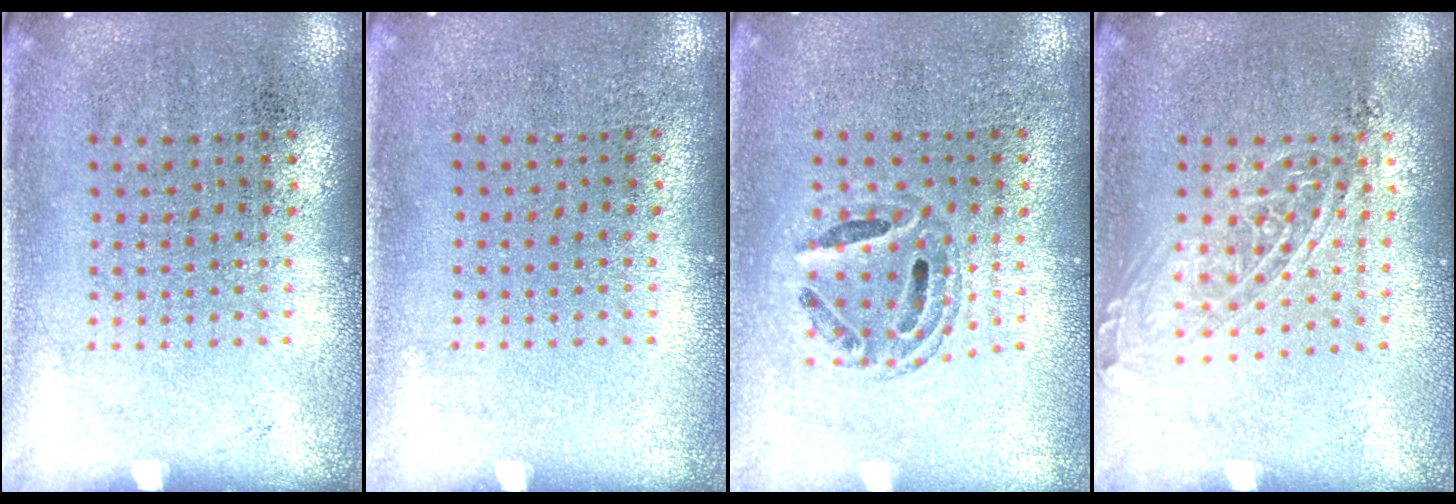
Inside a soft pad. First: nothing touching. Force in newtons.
{"total": 0.0}
{"total": 0.7, "press": 0.7, "slide": 0.2}
{"total": 1.5, "press": 1.3, "slide": 0.6}